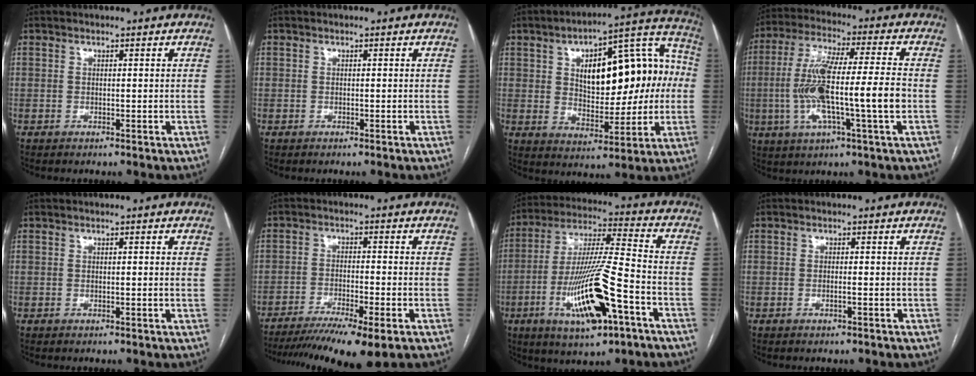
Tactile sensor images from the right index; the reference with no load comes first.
{"total": 0.0}
{"total": 20.7, "force": [2.4, 8.8, 18.6], "torque": [-0.265, 0.049, 0.044]}
{"total": 15.1, "force": [-2.3, 0.9, 14.9], "torque": [-0.291, 0.007, -0.045]}
{"total": 0.7, "force": [0.3, 0.1, 0.7], "torque": [-0.013, 0.001, 0.001]}
{"total": 12.4, "force": [-9.1, 0.4, 8.5], "torque": [-0.134, -0.026, -0.145]}
{"total": 17.5, "force": [-6.9, 2.5, 15.9], "torque": [-0.318, -0.015, -0.115]}
{"total": 0.7, "force": [-0.3, -0.1, 0.7], "torque": [-0.014, 0.000, -0.004]}